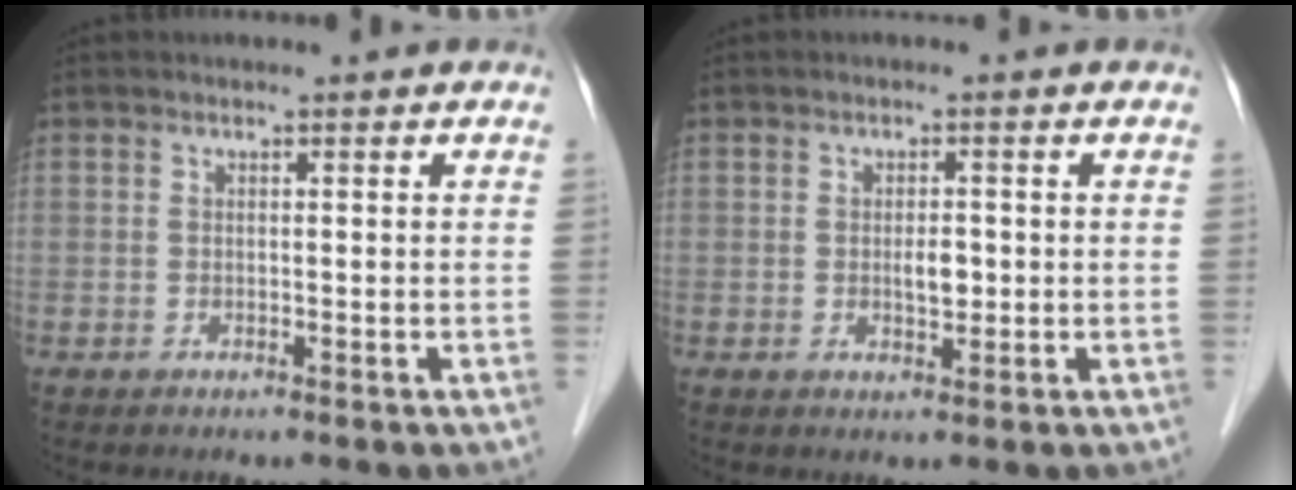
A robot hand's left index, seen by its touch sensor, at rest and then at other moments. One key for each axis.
{"total": 2.2, "fx": -0.1, "fy": 1.0, "fz": 2.0, "tx": -0.034, "ty": 0.000, "tz": -0.001}